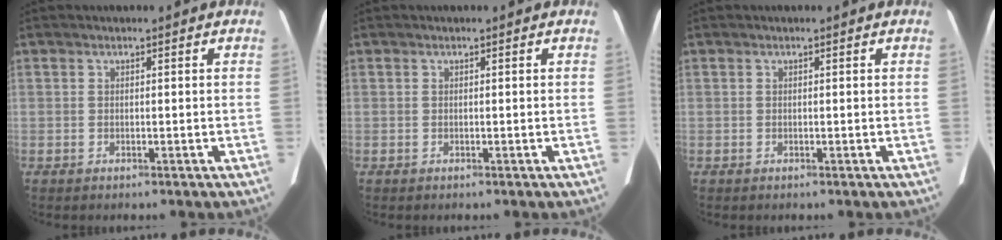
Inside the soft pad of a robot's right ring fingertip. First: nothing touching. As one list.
[{"total": 0.0}, {"total": 0.0}]